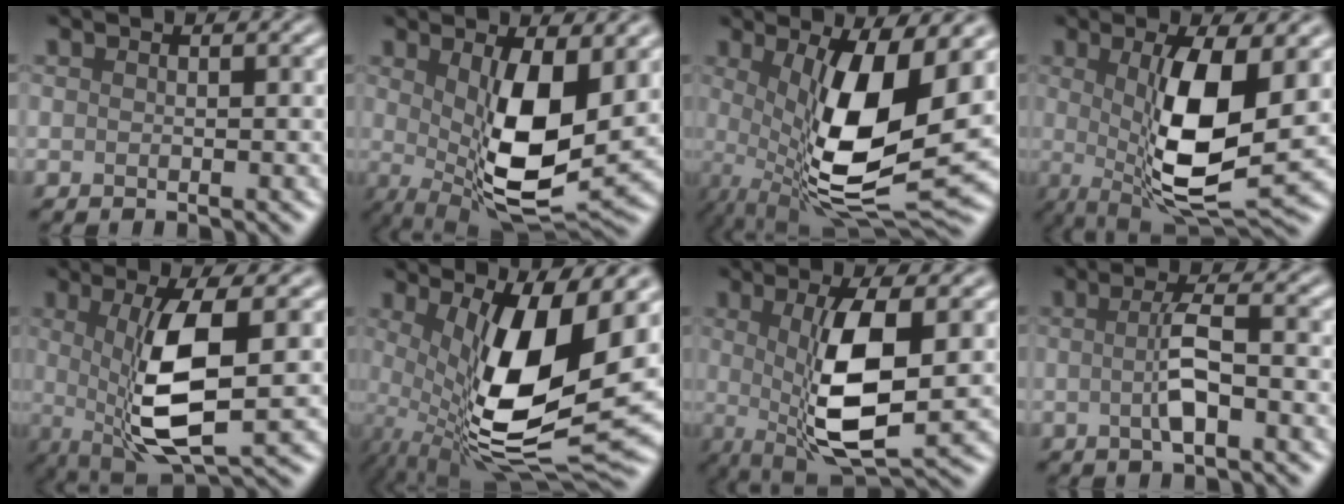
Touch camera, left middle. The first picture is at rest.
{"total": 9.5, "force": [0.6, 3.4, 8.8], "torque": [-0.157, -0.021, 0.017]}
{"total": 11.4, "force": [0.3, 3.4, 10.9], "torque": [-0.190, -0.022, 0.010]}
{"total": 9.2, "force": [0.2, 2.6, 8.8], "torque": [-0.155, -0.016, 0.009]}
{"total": 8.2, "force": [0.0, 2.5, 7.9], "torque": [-0.146, -0.014, 0.006]}
{"total": 12.7, "force": [0.4, 4.3, 12.0], "torque": [-0.208, -0.022, 0.012]}
{"total": 8.1, "force": [0.0, 2.3, 7.7], "torque": [-0.141, -0.014, 0.006]}
{"total": 3.1, "force": [-0.7, 0.6, 3.0], "torque": [-0.059, -0.002, -0.011]}